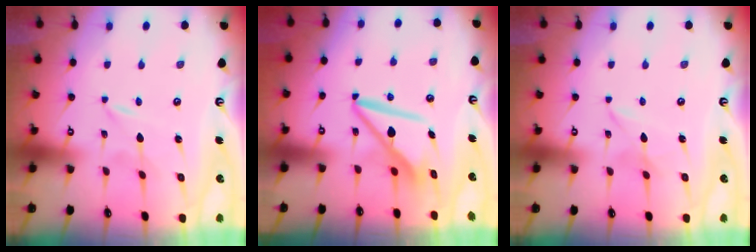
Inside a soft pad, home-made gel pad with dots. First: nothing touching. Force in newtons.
{"total": 8.7, "press": 8.6, "slide": 1.0}
{"total": 1.9, "press": 1.9, "slide": 0.3}